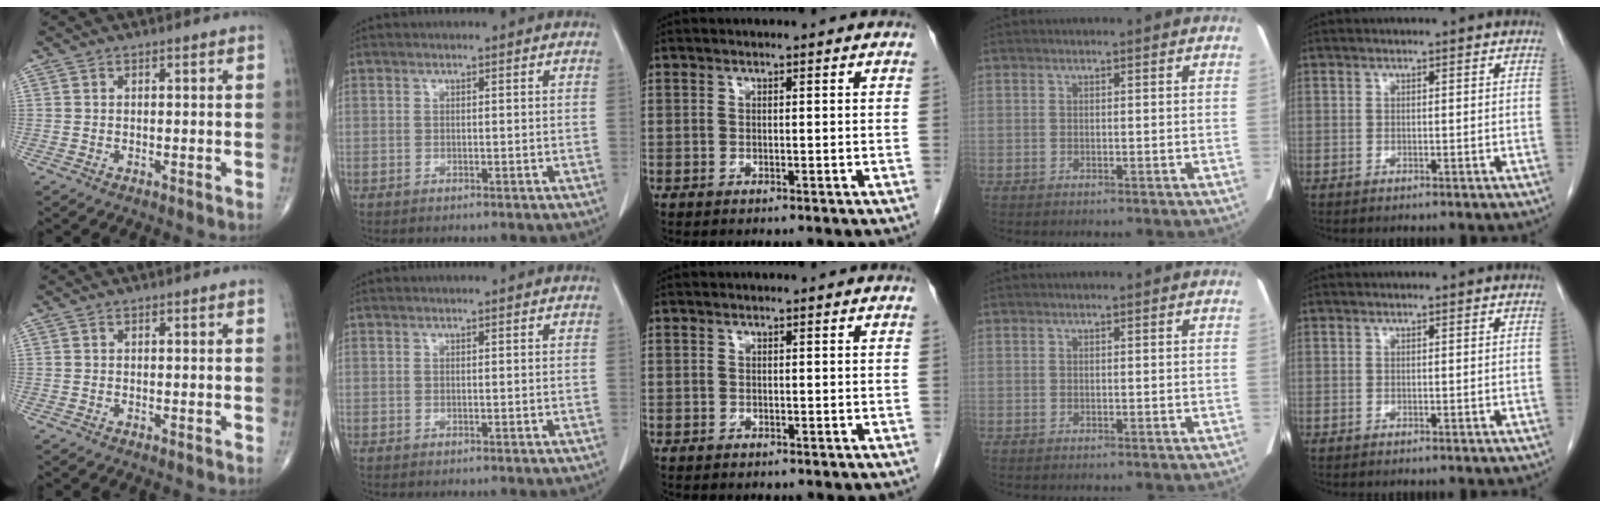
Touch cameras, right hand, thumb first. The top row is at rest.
{"middle": {"total": 0.8, "force": [-0.6, 0.4, 0.1], "torque": [-0.005, 0.001, -0.009]}}